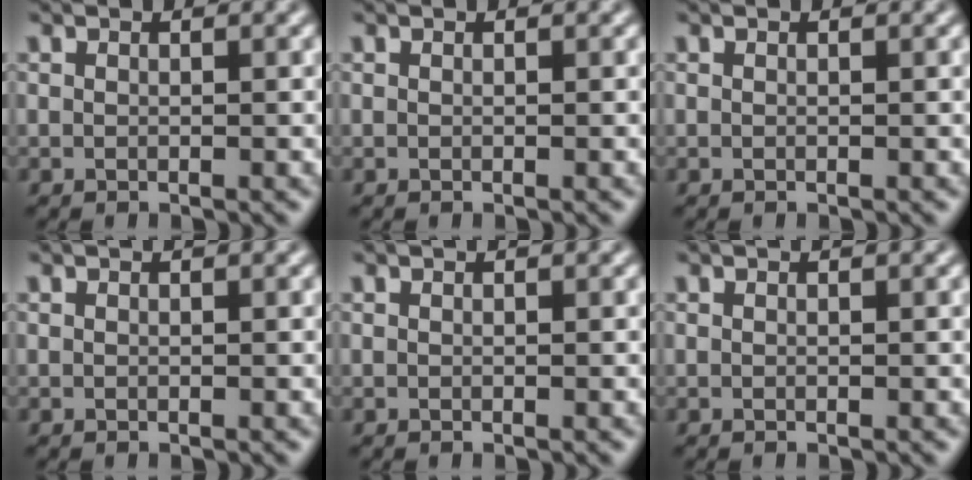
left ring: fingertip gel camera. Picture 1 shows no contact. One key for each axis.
{"total": 0.0}
{"total": 0.0}
{"total": 0.0}
{"total": 0.0}
{"total": 0.0}